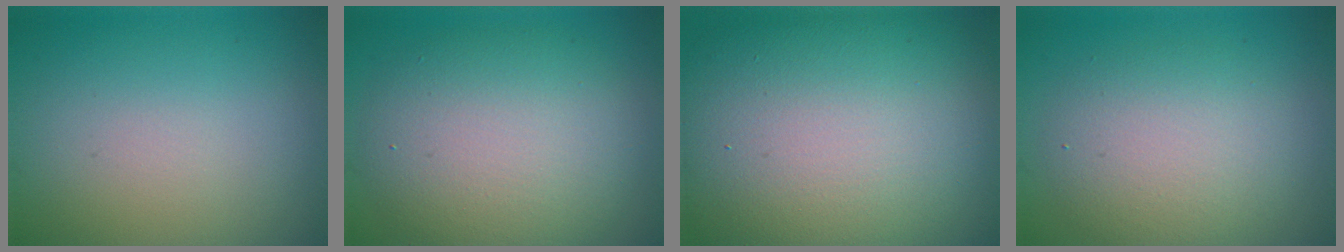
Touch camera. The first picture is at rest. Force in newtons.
{"total": 8.0, "press": 8.0, "slide": 0.5}
{"total": 18.7, "press": 18.7, "slide": 0.8}
{"total": 4.9, "press": 4.8, "slide": 0.8}